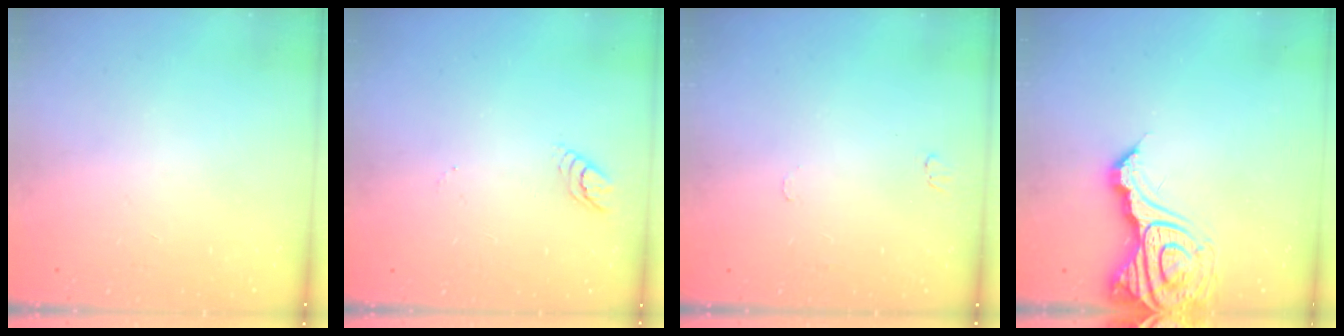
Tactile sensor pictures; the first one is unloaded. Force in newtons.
{"total": 3.4, "press": 3.4, "slide": 0.4}
{"total": 5.2, "press": 5.2, "slide": 0.5}
{"total": 15.4, "press": 15.3, "slide": 1.7}